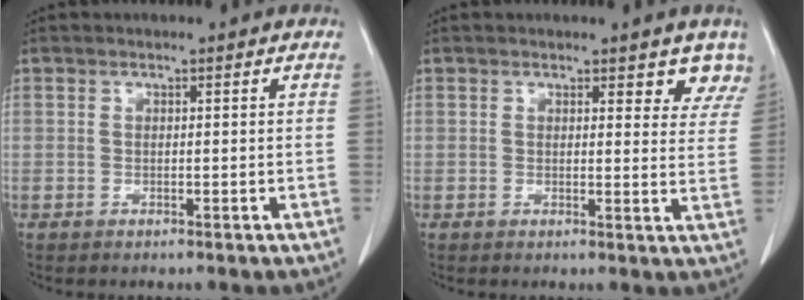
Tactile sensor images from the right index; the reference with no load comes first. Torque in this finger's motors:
{"motor_torque": [0.09, 0.16, 0.02, 0.00]}